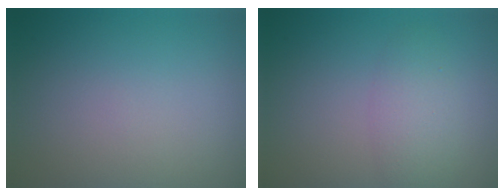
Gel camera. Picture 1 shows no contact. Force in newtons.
{"total": 2.7, "press": 2.7, "slide": 0.2}